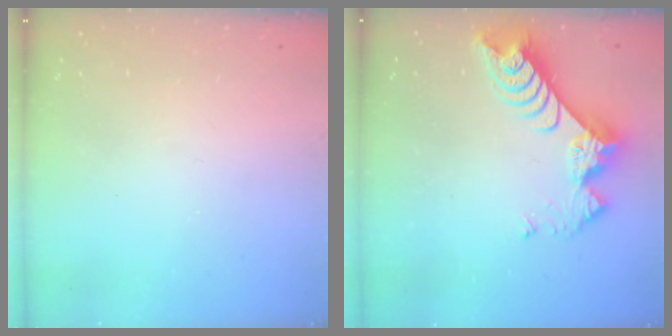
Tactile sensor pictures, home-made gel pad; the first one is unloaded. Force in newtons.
{"total": 9.3, "press": 9.3, "slide": 0.8}